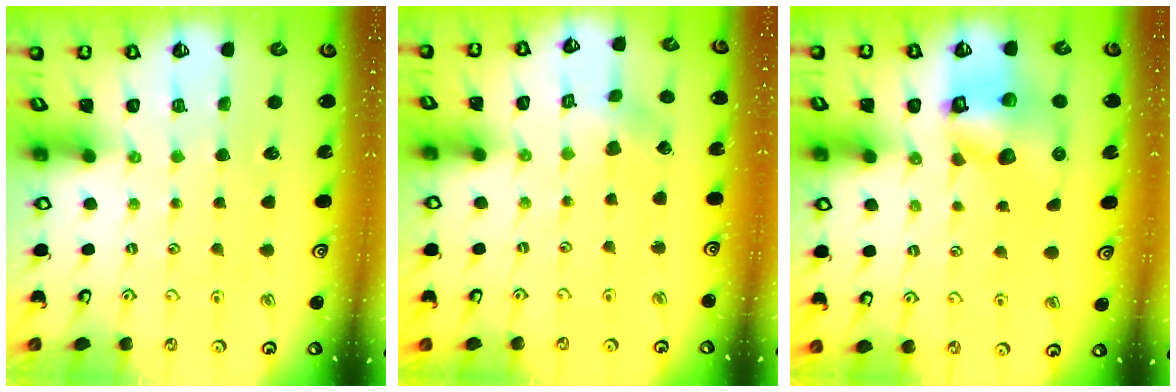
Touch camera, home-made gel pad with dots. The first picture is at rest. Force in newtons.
{"total": 2.6, "press": 2.6, "slide": 0.3}
{"total": 11.1, "press": 11.0, "slide": 1.5}